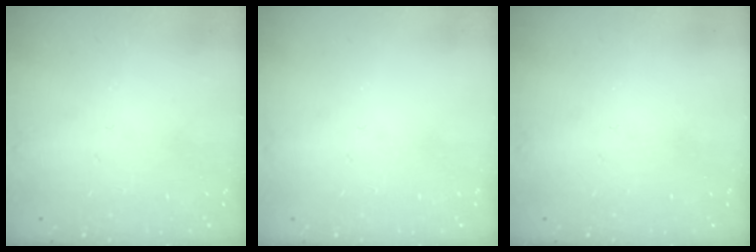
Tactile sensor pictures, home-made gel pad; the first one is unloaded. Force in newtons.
{"total": 0.0}
{"total": 0.0}